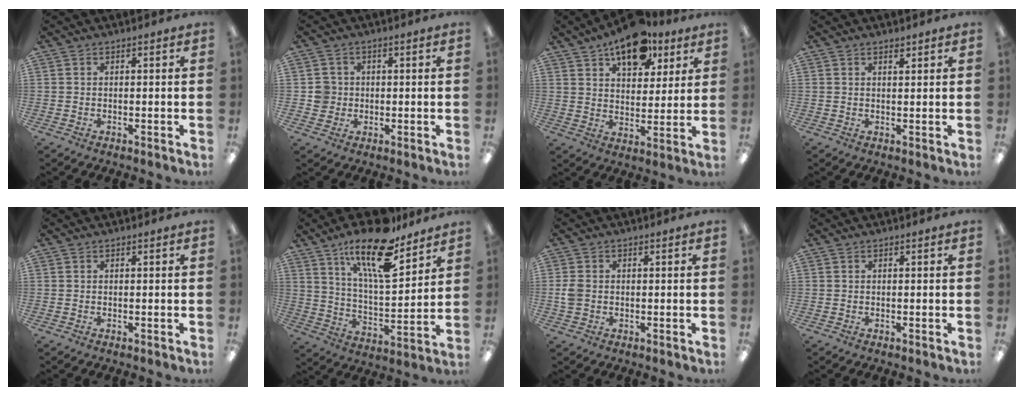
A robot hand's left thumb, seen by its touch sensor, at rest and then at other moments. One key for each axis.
{"total": 4.1, "fx": 0.3, "fy": 4.0, "fz": 0.6, "tx": -0.004, "ty": 0.003, "tz": 0.002}
{"total": 14.6, "fx": 9.8, "fy": 7.7, "fz": 7.7, "tx": -0.097, "ty": -0.051, "tz": 0.169}
{"total": 1.4, "fx": 1.2, "fy": 0.4, "fz": 0.5, "tx": -0.004, "ty": -0.004, "tz": 0.021}
{"total": 0.0}
{"total": 19.8, "fx": 13.4, "fy": 6.7, "fz": 12.8, "tx": -0.219, "ty": -0.074, "tz": 0.224}
{"total": 3.1, "fx": -0.2, "fy": 2.4, "fz": 2.0, "tx": -0.043, "ty": 0.004, "tz": -0.005}
{"total": 0.0}